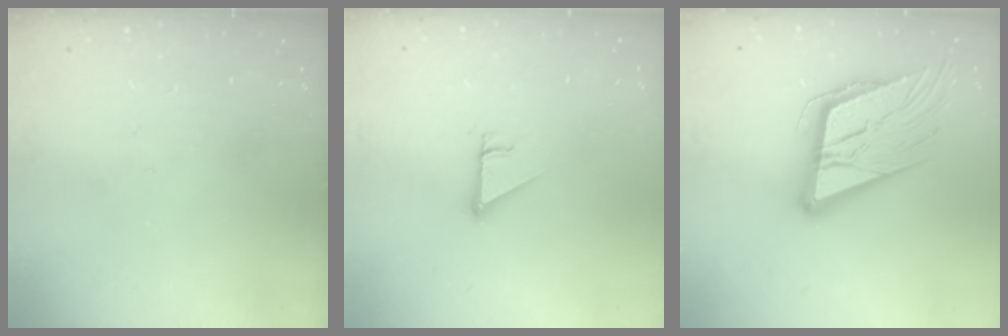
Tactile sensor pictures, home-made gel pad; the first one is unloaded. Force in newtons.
{"total": 2.5, "press": 2.5, "slide": 0.1}
{"total": 19.0, "press": 18.5, "slide": 4.3}